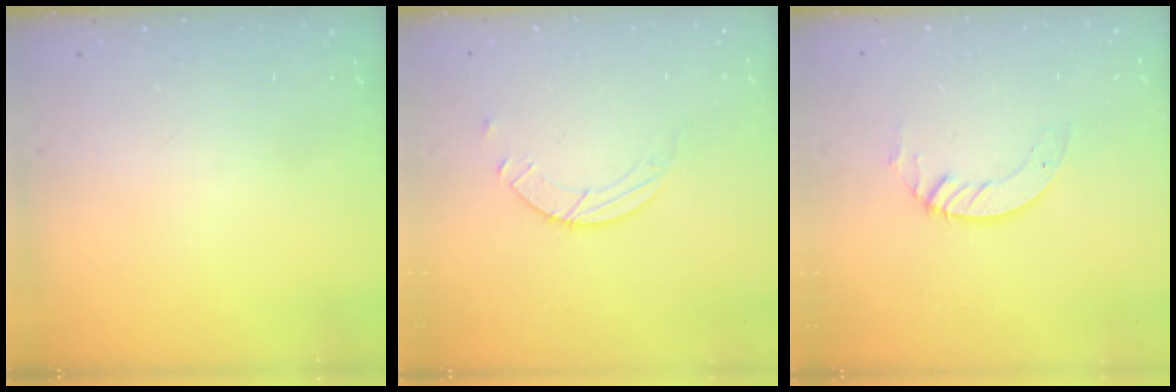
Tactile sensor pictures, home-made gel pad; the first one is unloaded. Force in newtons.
{"total": 2.5, "press": 2.4, "slide": 0.2}
{"total": 3.3, "press": 3.3, "slide": 0.2}